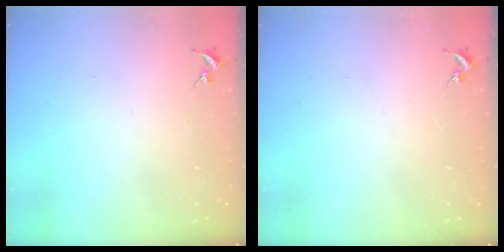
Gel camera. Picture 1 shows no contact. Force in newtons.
{"total": 0.0}